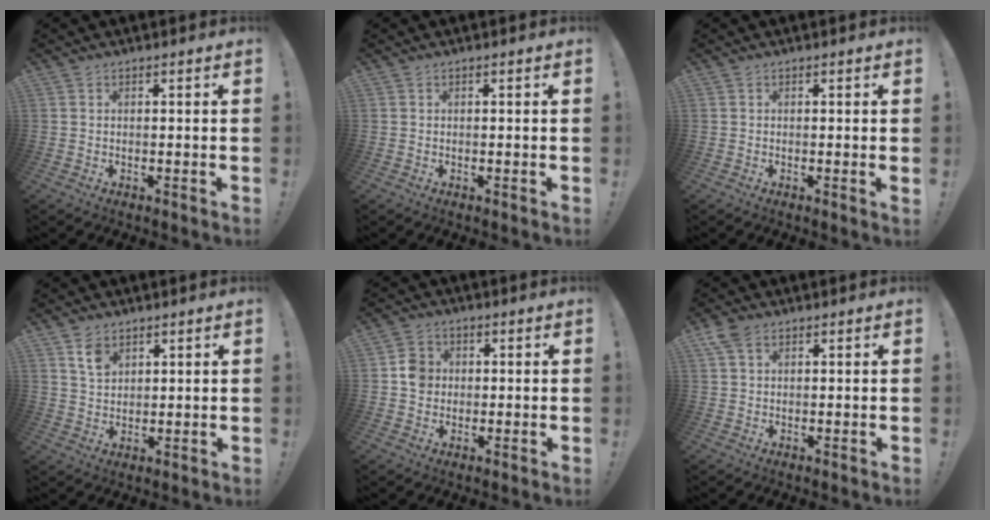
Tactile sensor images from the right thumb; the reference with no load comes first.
{"total": 0.0}
{"total": 0.7, "force": [0.3, -0.1, 0.6], "torque": [-0.010, -0.001, 0.004]}
{"total": 6.0, "force": [3.6, 4.1, 2.5], "torque": [-0.037, -0.012, 0.067]}
{"total": 5.8, "force": [0.0, 5.3, 2.4], "torque": [-0.033, 0.014, 0.002]}
{"total": 4.7, "force": [2.4, 2.9, 2.8], "torque": [-0.050, -0.003, 0.047]}